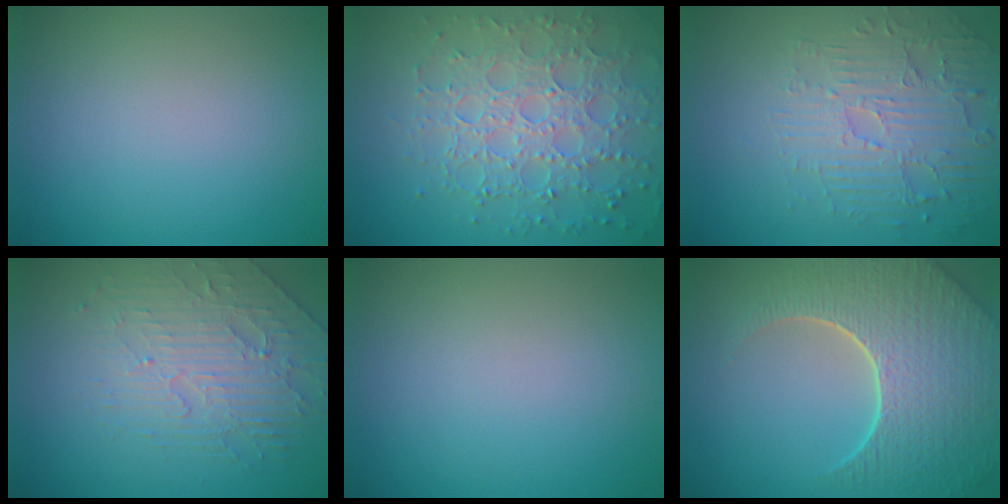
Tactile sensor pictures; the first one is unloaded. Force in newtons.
{"total": 7.0, "press": 5.5, "slide": 4.4}
{"total": 4.7, "press": 3.7, "slide": 2.9}
{"total": 3.3, "press": 2.9, "slide": 1.6}
{"total": 0.0}
{"total": 8.7, "press": 6.1, "slide": 6.3}